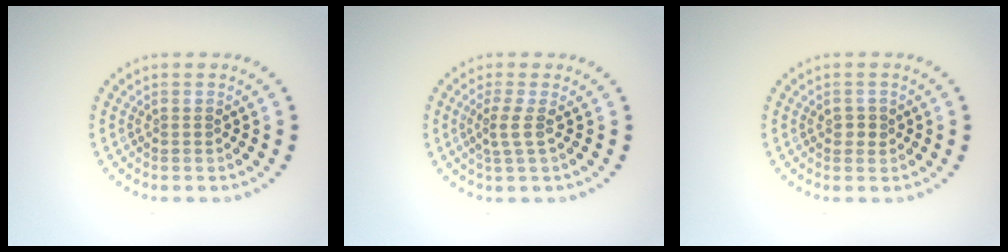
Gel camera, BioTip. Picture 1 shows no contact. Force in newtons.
{"total": 1.7, "press": 1.3, "slide": 1.1}
{"total": 1.2, "press": 1.1, "slide": 0.4}